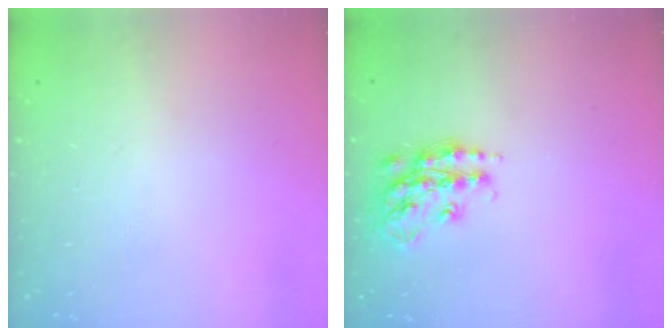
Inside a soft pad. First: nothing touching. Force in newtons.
{"total": 14.9, "press": 14.8, "slide": 0.8}